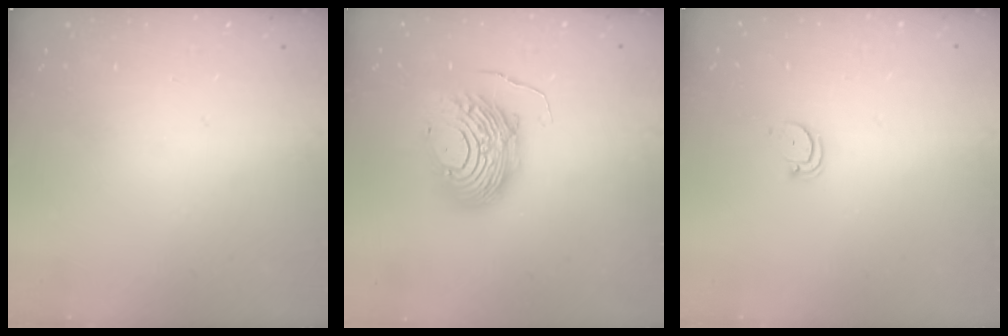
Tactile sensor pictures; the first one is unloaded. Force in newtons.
{"total": 14.0, "press": 14.0, "slide": 1.3}
{"total": 2.6, "press": 2.6, "slide": 0.1}